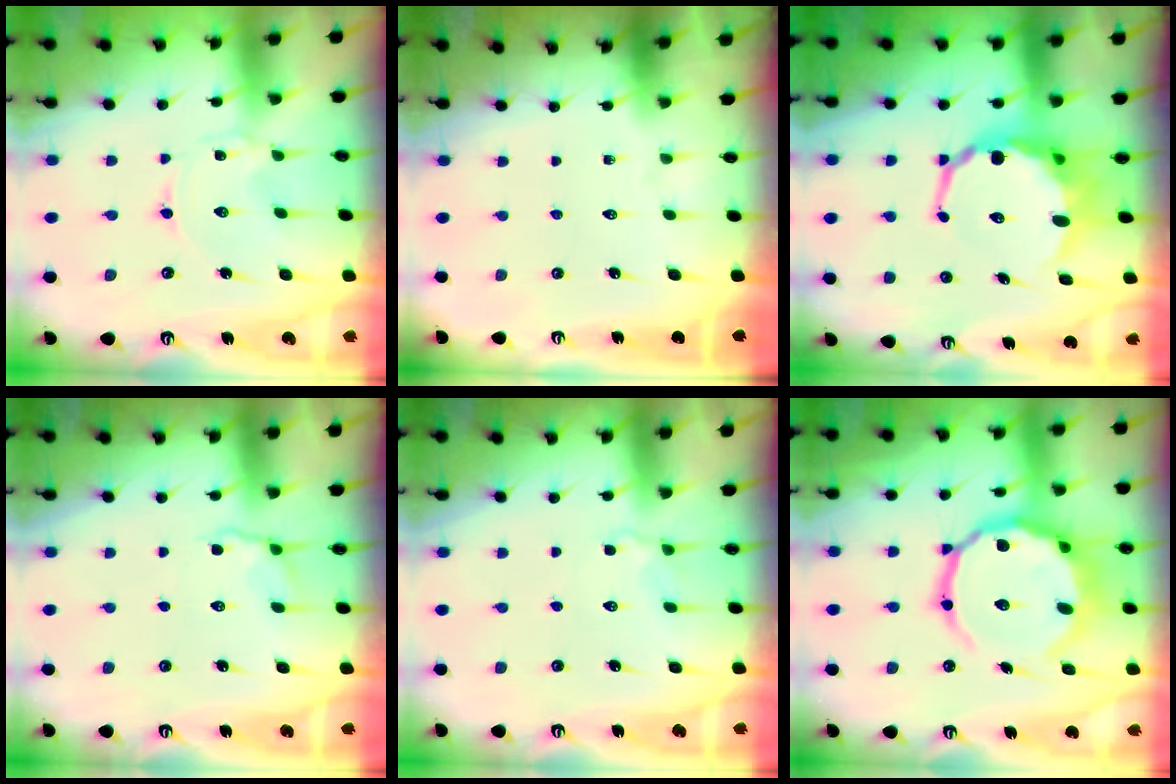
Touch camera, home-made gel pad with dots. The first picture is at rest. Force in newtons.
{"total": 0.0}
{"total": 11.0, "press": 10.8, "slide": 2.4}
{"total": 4.8, "press": 4.4, "slide": 2.1}
{"total": 3.1, "press": 2.9, "slide": 1.1}
{"total": 19.0, "press": 18.9, "slide": 1.9}